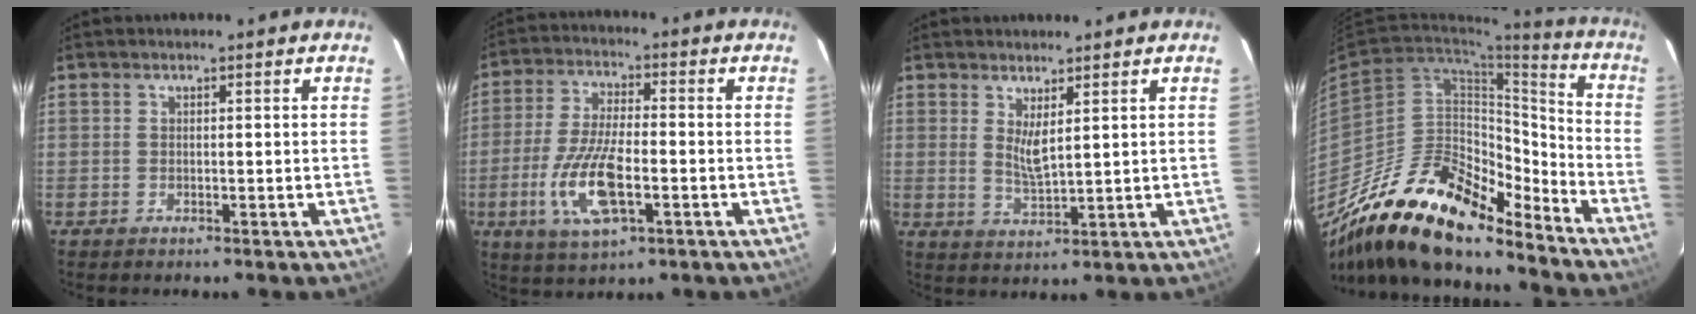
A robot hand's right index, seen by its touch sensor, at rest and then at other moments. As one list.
[{"total": 12.8, "force": [-4.0, 4.6, 11.3], "torque": [-0.238, -0.010, -0.074]}, {"total": 3.9, "force": [1.8, 0.8, 3.4], "torque": [-0.062, -0.014, 0.033]}, {"total": 23.9, "force": [-19.0, 8.0, 12.2], "torque": [-0.209, -0.004, -0.329]}]